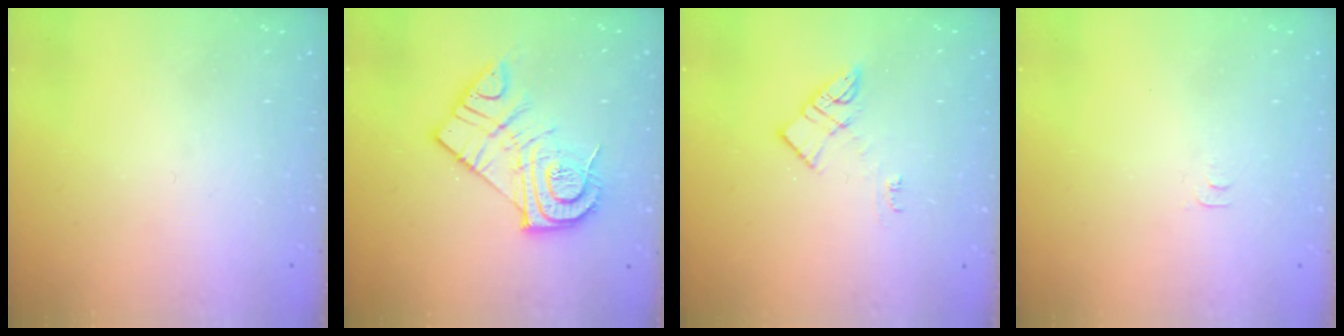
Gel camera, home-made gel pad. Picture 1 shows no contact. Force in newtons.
{"total": 17.1, "press": 17.0, "slide": 1.8}
{"total": 8.5, "press": 8.5, "slide": 0.5}
{"total": 5.4, "press": 5.4, "slide": 0.8}